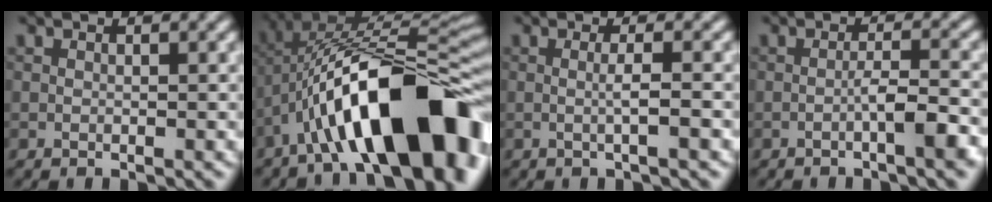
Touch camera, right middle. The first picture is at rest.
{"total": 15.4, "force": [-5.7, 5.4, 13.3], "torque": [-0.198, 0.031, -0.084]}
{"total": 1.5, "force": [-0.4, 0.0, 1.5], "torque": [-0.033, 0.014, -0.006]}
{"total": 3.1, "force": [-1.7, 0.1, 2.6], "torque": [-0.049, 0.026, -0.028]}